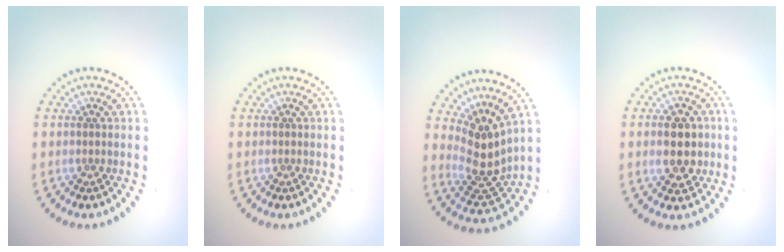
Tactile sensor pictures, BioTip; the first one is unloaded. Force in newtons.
{"total": 0.0}
{"total": 4.0, "press": 2.9, "slide": 2.7}
{"total": 4.3, "press": 4.3, "slide": 0.3}